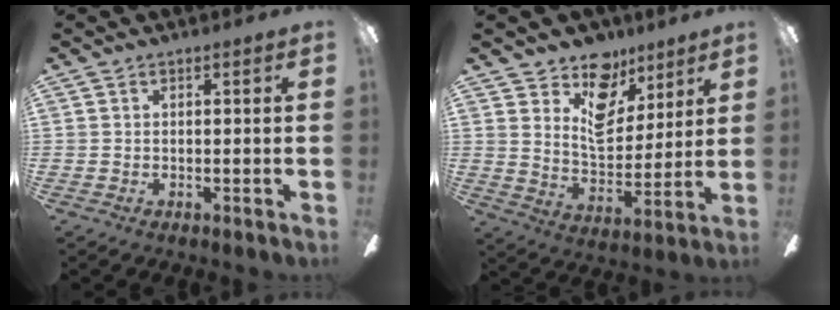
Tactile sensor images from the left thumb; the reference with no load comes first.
{"total": 12.8, "force": [8.4, 7.7, 5.7], "torque": [-0.095, -0.049, 0.162]}